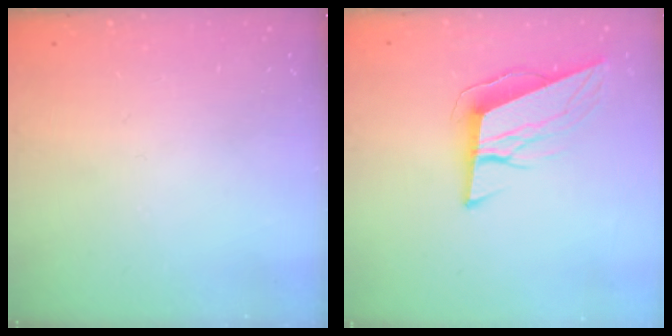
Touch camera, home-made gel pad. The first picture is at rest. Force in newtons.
{"total": 10.7, "press": 10.2, "slide": 3.3}